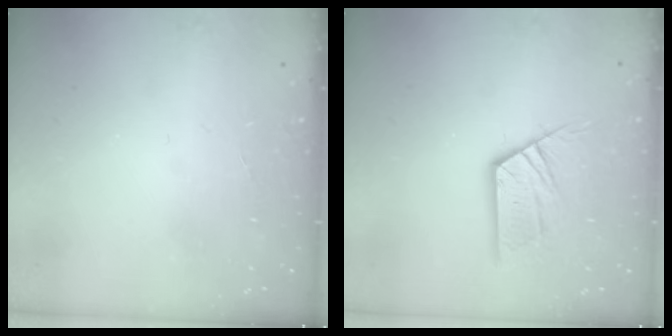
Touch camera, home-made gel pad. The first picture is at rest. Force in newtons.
{"total": 10.5, "press": 10.4, "slide": 1.0}